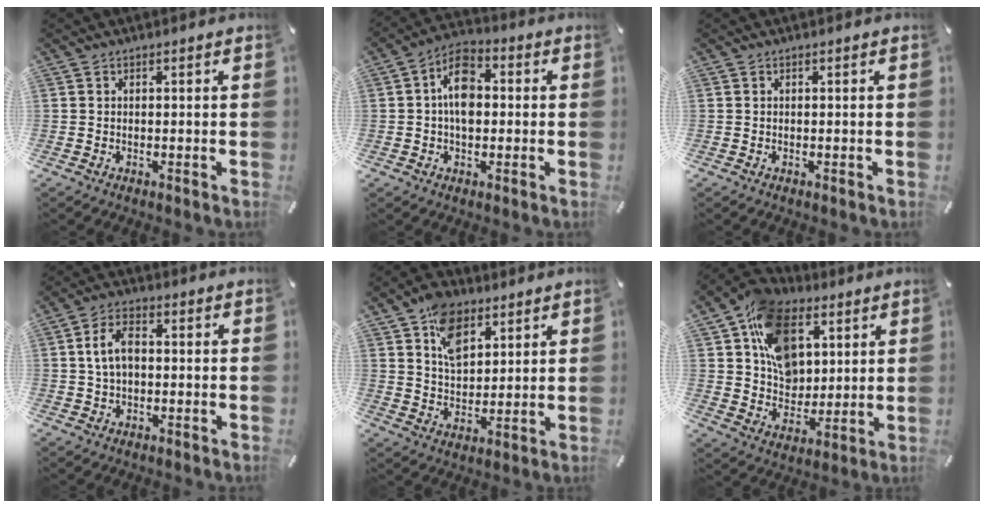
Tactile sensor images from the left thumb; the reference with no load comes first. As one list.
[{"total": 8.9, "force": [0.1, 5.7, 6.9], "torque": [-0.106, 0.009, 0.001]}, {"total": 0.0}, {"total": 6.5, "force": [0.5, 4.1, 4.9], "torque": [-0.101, 0.004, 0.005]}, {"total": 10.4, "force": [5.6, 6.8, 5.5], "torque": [-0.103, -0.007, 0.106]}, {"total": 16.4, "force": [6.1, 12.2, 9.0], "torque": [-0.165, -0.004, 0.119]}]